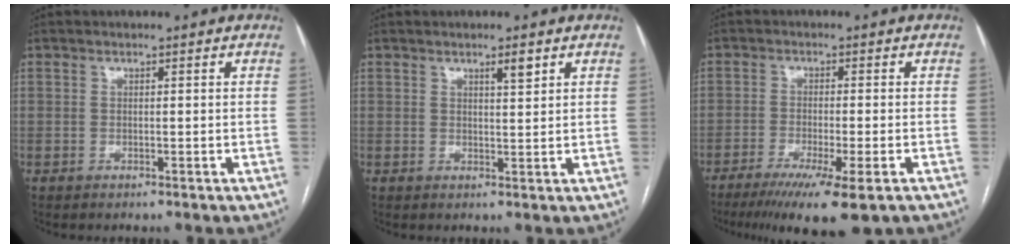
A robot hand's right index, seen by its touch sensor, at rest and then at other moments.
{"total": 2.1, "force": [1.3, 0.3, 1.6], "torque": [-0.028, -0.002, 0.021]}
{"total": 12.7, "force": [-8.6, 1.1, 9.2], "torque": [-0.134, -0.032, -0.131]}